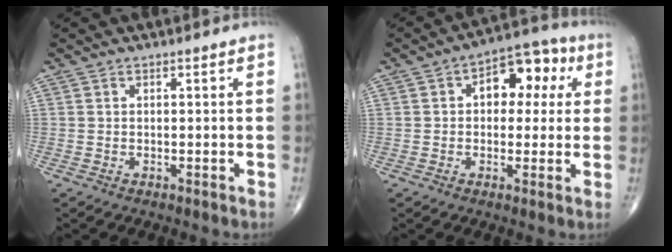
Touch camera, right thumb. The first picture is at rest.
{"total": 11.2, "force": [2.7, 6.9, 8.4], "torque": [-0.069, 0.026, 0.029]}